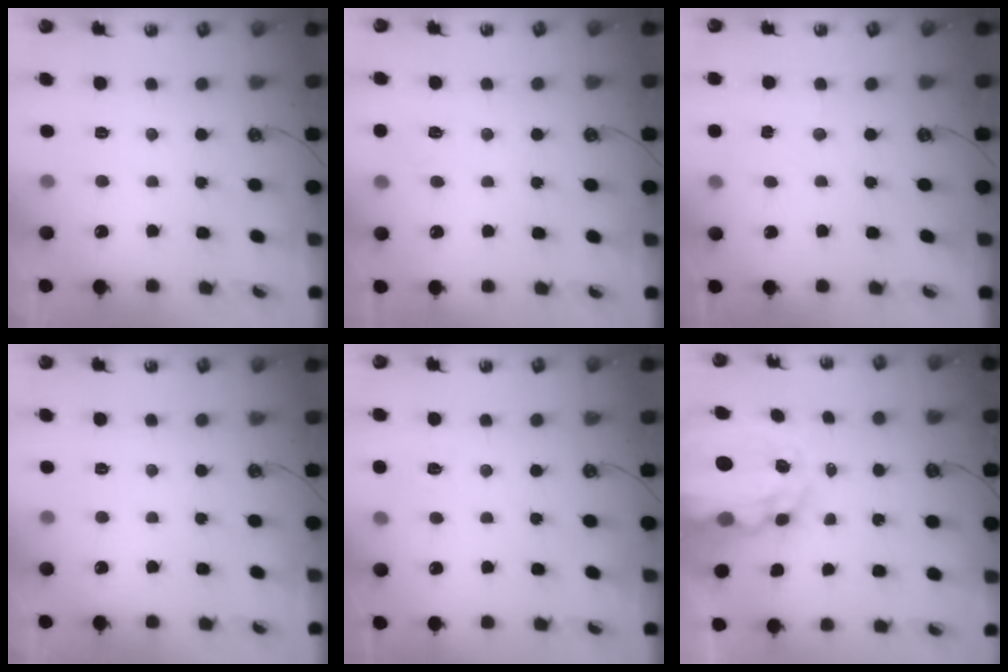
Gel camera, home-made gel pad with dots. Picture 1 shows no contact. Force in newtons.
{"total": 6.5, "press": 6.5, "slide": 0.6}
{"total": 3.5, "press": 3.5, "slide": 0.5}
{"total": 0.0}
{"total": 4.8, "press": 4.8, "slide": 0.6}
{"total": 12.7, "press": 12.7, "slide": 1.2}